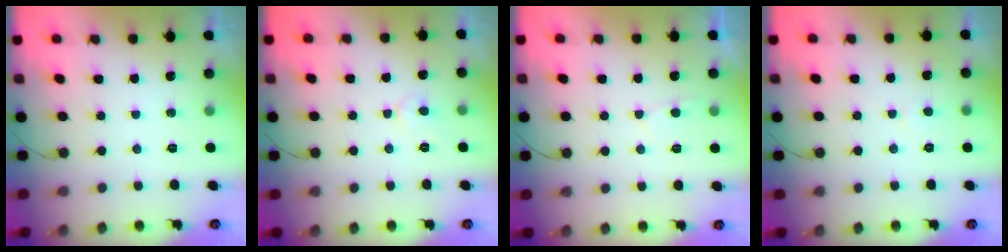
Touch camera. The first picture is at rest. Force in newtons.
{"total": 3.9, "press": 3.9, "slide": 0.4}
{"total": 2.8, "press": 2.7, "slide": 0.3}
{"total": 1.6, "press": 1.5, "slide": 0.2}